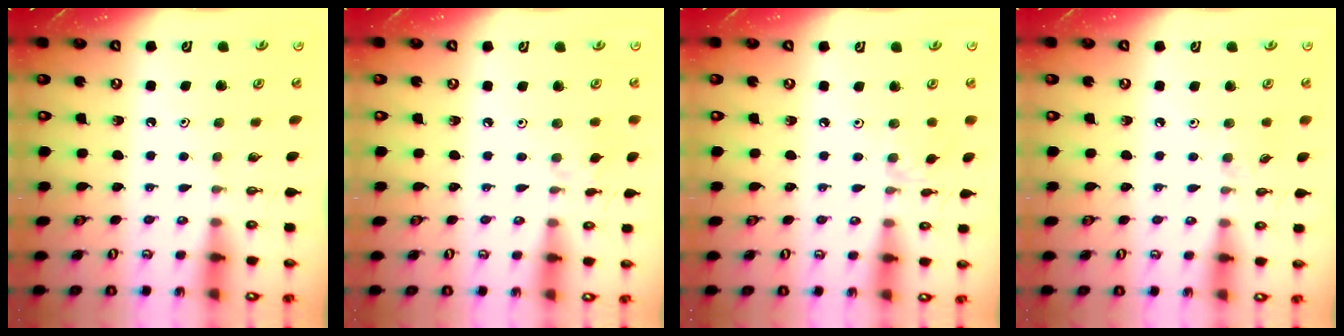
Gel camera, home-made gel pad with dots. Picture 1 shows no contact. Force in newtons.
{"total": 2.1, "press": 2.1, "slide": 0.4}
{"total": 2.0, "press": 1.9, "slide": 0.5}
{"total": 3.1, "press": 3.0, "slide": 0.6}